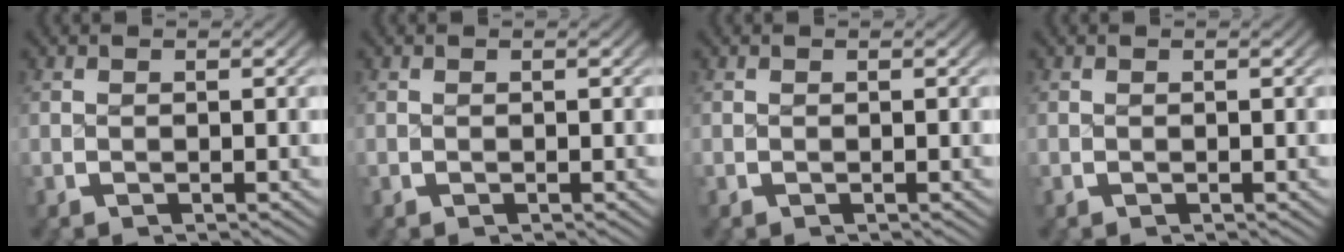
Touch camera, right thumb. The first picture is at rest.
{"total": 0.0}
{"total": 0.0}
{"total": 0.0}